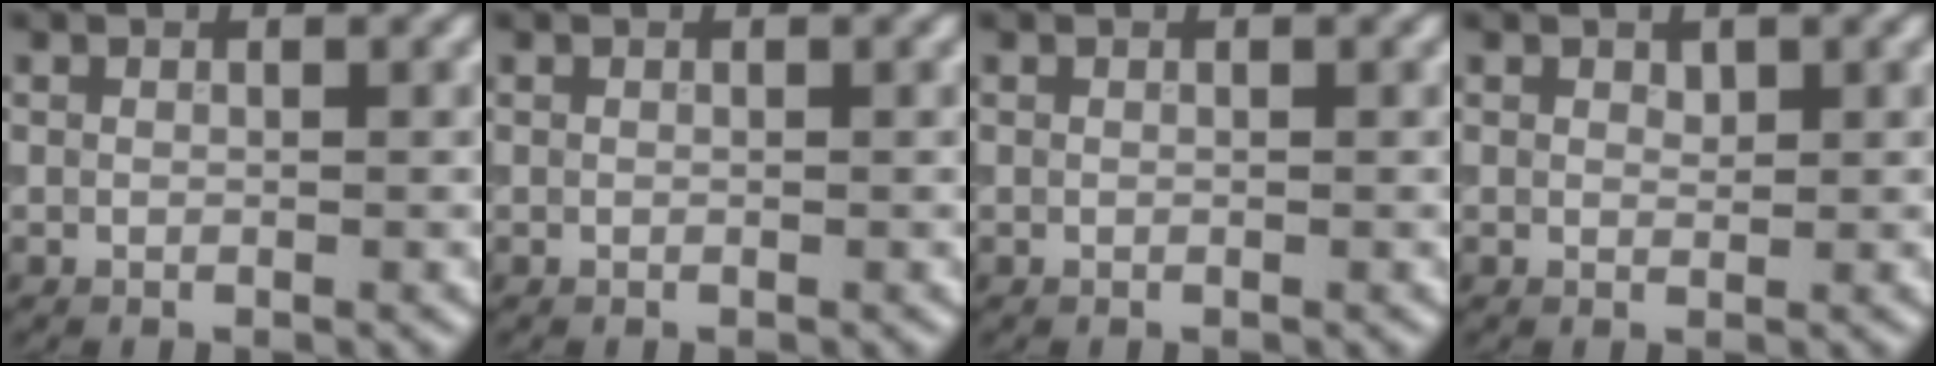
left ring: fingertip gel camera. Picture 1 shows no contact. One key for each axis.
{"total": 0.0}
{"total": 0.0}
{"total": 0.7, "fx": 0.5, "fy": 0.4, "fz": 0.3, "tx": -0.008, "ty": -0.003, "tz": 0.010}